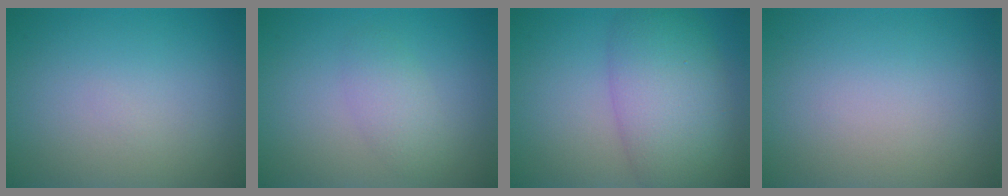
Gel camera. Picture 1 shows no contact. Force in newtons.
{"total": 2.1, "press": 2.1, "slide": 0.0}
{"total": 7.8, "press": 7.8, "slide": 0.2}
{"total": 0.0}